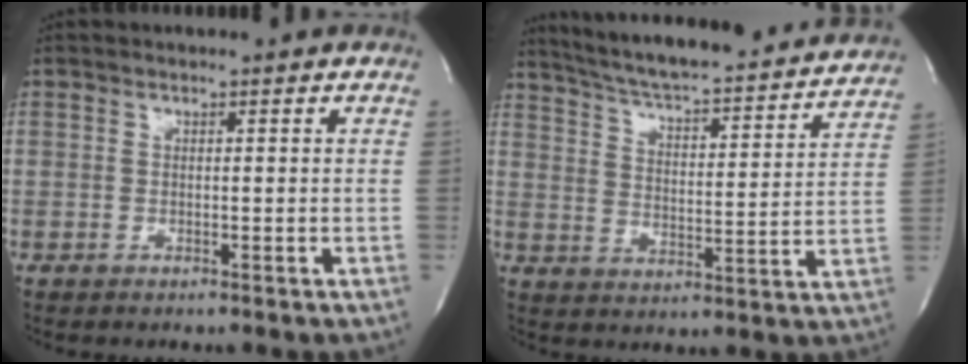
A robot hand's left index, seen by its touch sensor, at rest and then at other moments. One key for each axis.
{"total": 24.1, "fx": 21.9, "fy": 3.2, "fz": 9.4, "tx": -0.153, "ty": -0.018, "tz": 0.296}